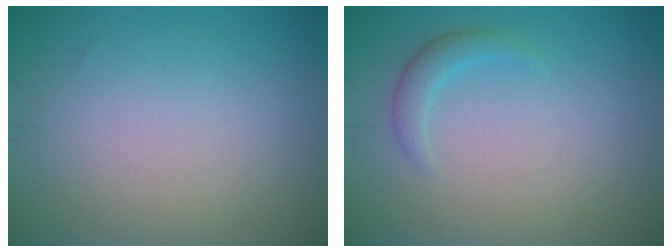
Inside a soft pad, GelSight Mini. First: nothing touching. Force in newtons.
{"total": 1.6, "press": 1.6, "slide": 0.1}